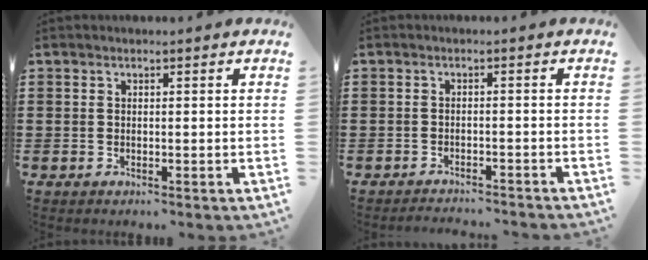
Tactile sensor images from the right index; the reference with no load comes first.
{"total": 2.1, "force": [-2.1, -0.3, 0.0], "torque": [-0.005, -0.001, -0.044]}